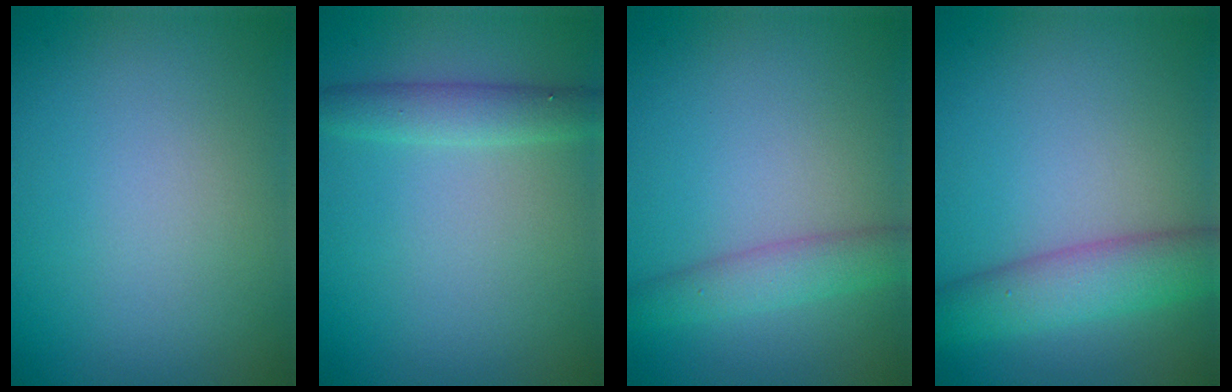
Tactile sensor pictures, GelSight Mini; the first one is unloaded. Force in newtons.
{"total": 2.4, "press": 2.4, "slide": 0.1}
{"total": 2.8, "press": 2.8, "slide": 0.1}
{"total": 4.8, "press": 4.8, "slide": 0.2}